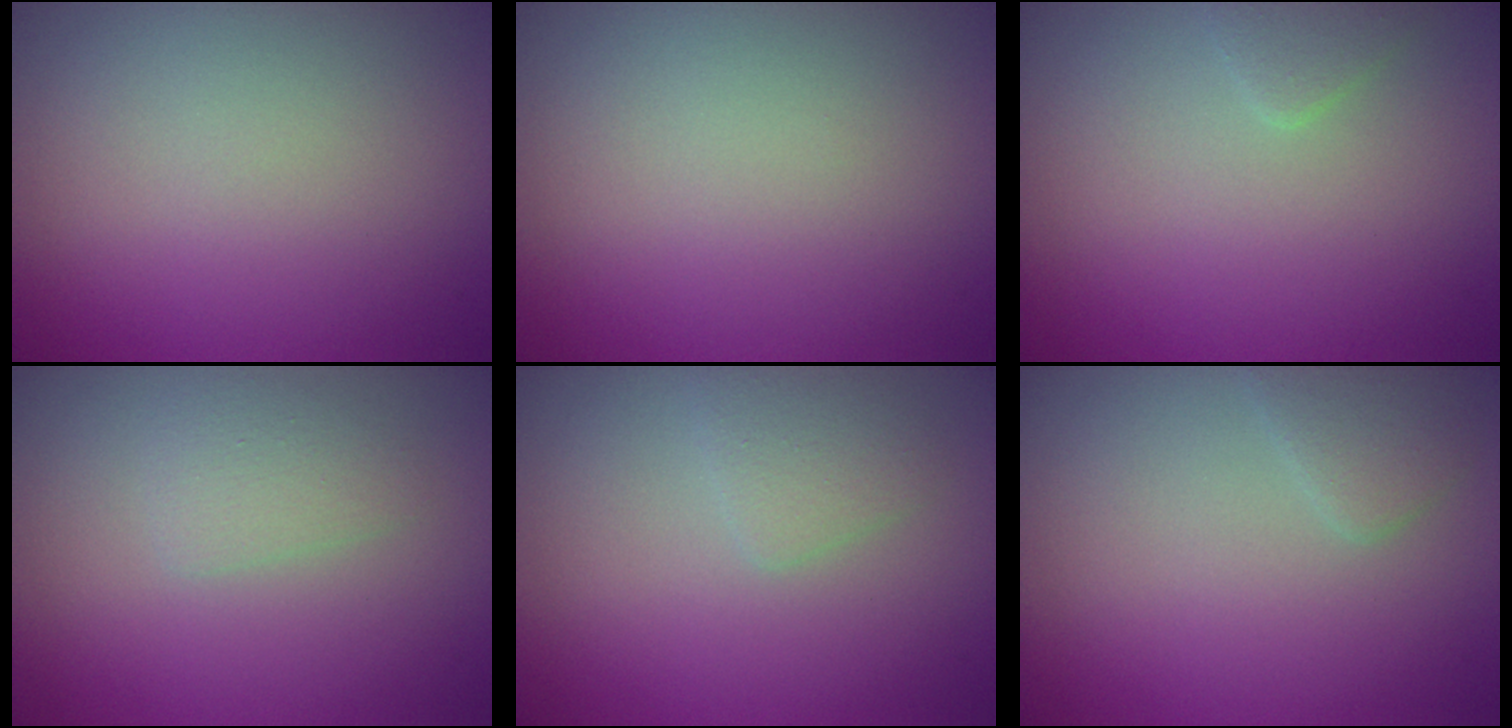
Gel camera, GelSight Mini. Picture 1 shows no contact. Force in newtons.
{"total": 0.0}
{"total": 1.1, "press": 1.1, "slide": 0.1}
{"total": 1.6, "press": 1.6, "slide": 0.0}
{"total": 1.6, "press": 1.6, "slide": 0.1}
{"total": 1.6, "press": 1.6, "slide": 0.1}